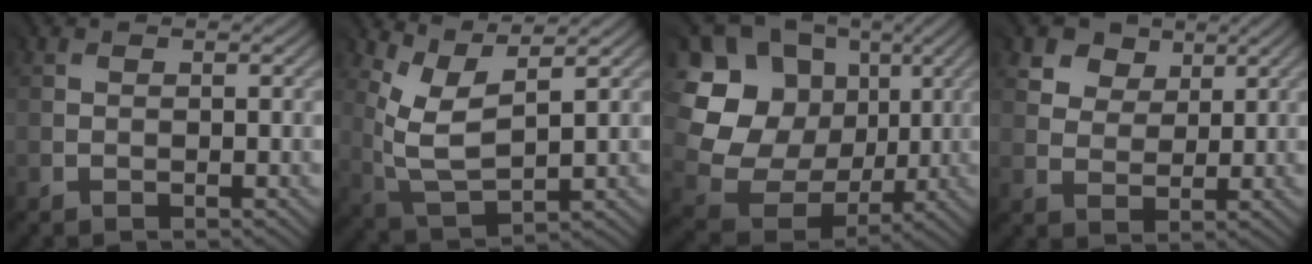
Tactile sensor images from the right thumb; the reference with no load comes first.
{"total": 6.0, "force": [3.5, 1.9, 4.5], "torque": [-0.111, -0.002, 0.080]}
{"total": 16.1, "force": [3.4, 14.2, 6.8], "torque": [-0.226, 0.019, 0.091]}
{"total": 5.3, "force": [3.8, 3.5, 1.4], "torque": [-0.040, -0.011, 0.082]}